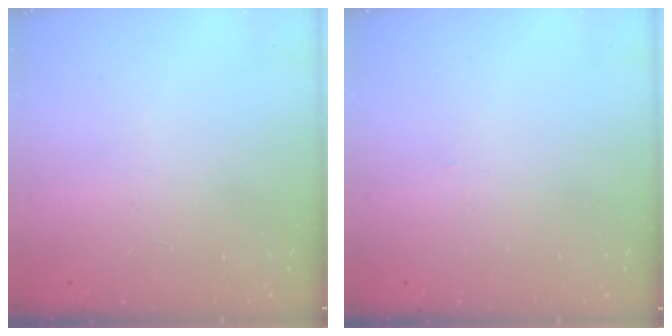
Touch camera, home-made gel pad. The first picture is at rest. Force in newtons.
{"total": 0.0}